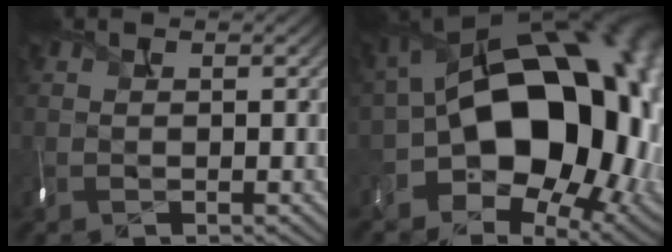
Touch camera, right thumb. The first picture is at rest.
{"total": 20.8, "force": [-1.7, 13.7, 15.6], "torque": [-0.219, -0.040, -0.018]}